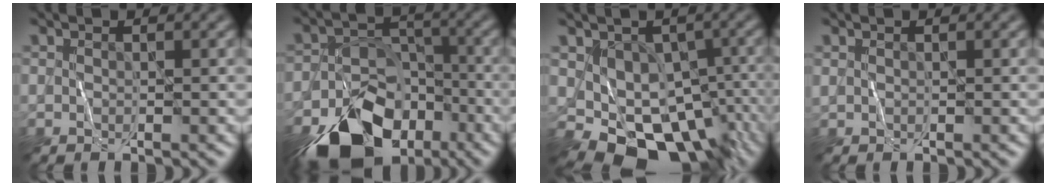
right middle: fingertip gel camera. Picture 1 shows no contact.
{"total": 12.5, "force": [-8.3, 7.4, 5.7], "torque": [-0.096, -0.014, -0.134]}
{"total": 9.0, "force": [-3.0, 6.4, 5.4], "torque": [-0.077, -0.019, -0.038]}
{"total": 0.0}